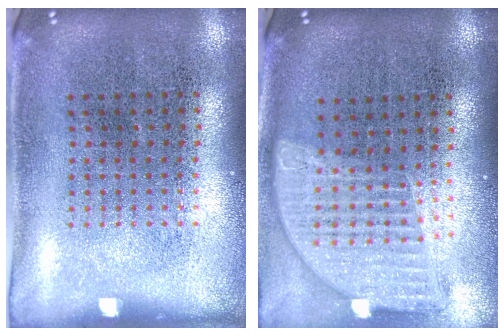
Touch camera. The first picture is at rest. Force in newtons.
{"total": 1.6, "press": 1.4, "slide": 0.8}